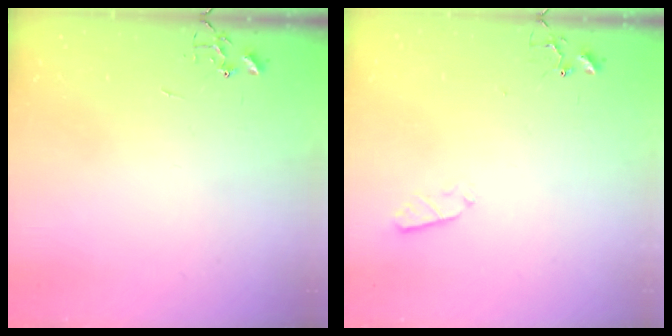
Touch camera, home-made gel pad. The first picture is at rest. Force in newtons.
{"total": 2.9, "press": 2.8, "slide": 0.5}